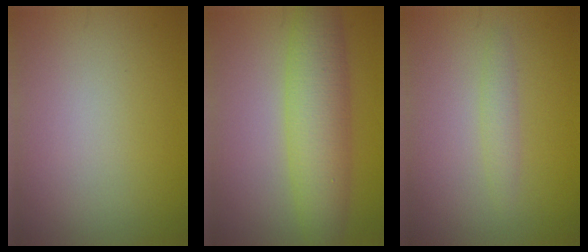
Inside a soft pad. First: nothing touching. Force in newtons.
{"total": 6.2, "press": 6.2, "slide": 0.3}
{"total": 1.4, "press": 1.4, "slide": 0.1}